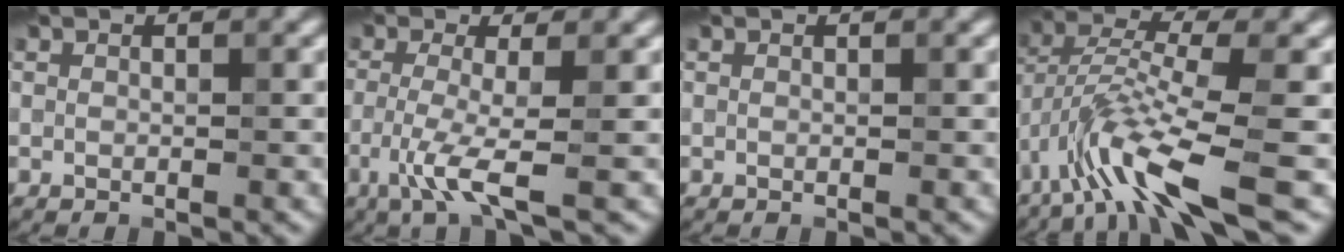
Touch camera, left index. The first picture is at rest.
{"total": 3.8, "force": [-1.5, 0.4, 3.5], "torque": [-0.079, -0.006, -0.039]}
{"total": 0.0}
{"total": 8.8, "force": [-4.8, 1.7, 7.2], "torque": [-0.142, 0.003, -0.095]}